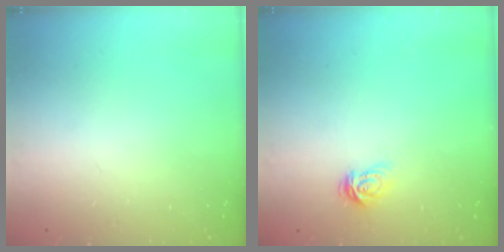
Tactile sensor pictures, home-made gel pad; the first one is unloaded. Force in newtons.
{"total": 4.4, "press": 4.4, "slide": 0.5}